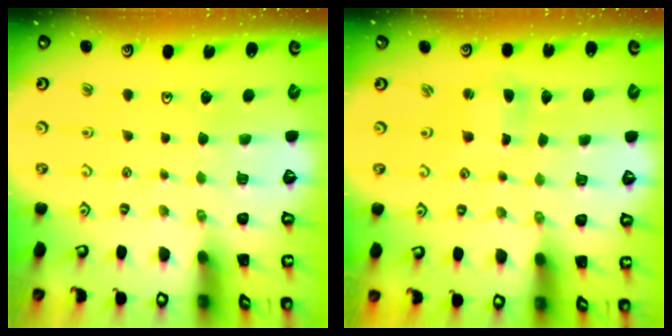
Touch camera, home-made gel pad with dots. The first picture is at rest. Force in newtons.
{"total": 1.7, "press": 1.6, "slide": 0.3}